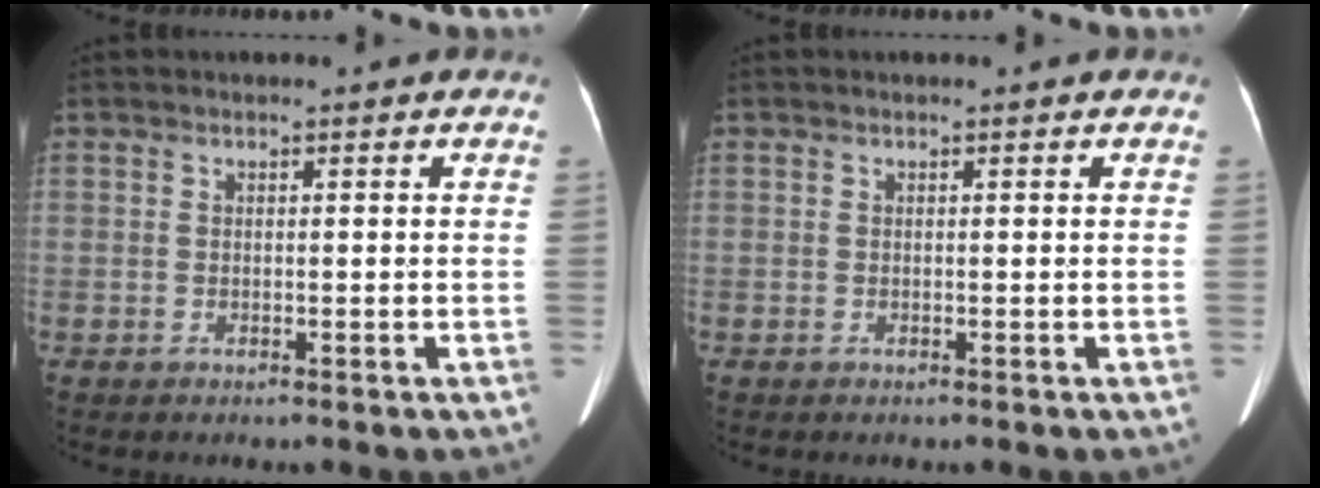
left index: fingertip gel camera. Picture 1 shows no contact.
{"total": 0.0}